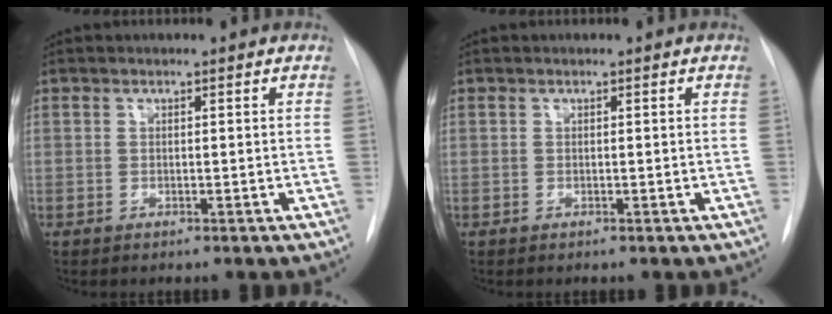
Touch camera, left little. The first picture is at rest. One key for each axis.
{"total": 0.0}